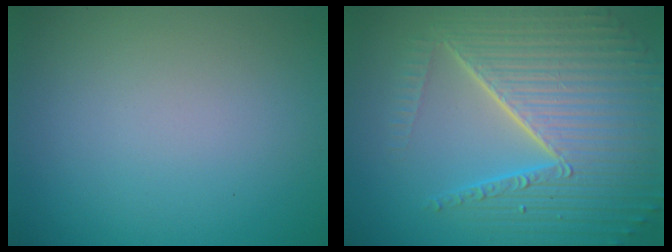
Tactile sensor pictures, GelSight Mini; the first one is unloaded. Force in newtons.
{"total": 10.1, "press": 6.3, "slide": 7.9}